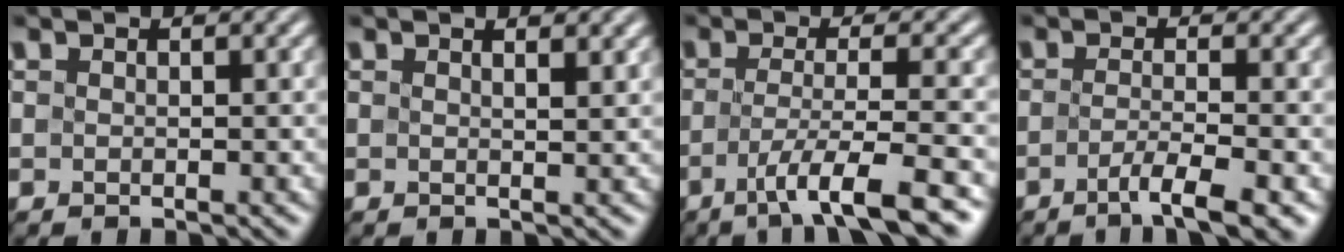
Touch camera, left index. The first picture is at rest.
{"total": 1.9, "force": [1.1, 0.6, 1.4], "torque": [-0.008, 0.005, 0.001]}
{"total": 6.6, "force": [-3.3, 1.1, 5.6], "torque": [-0.086, -0.008, -0.057]}
{"total": 3.9, "force": [-2.0, 0.6, 3.3], "torque": [-0.049, -0.003, -0.043]}